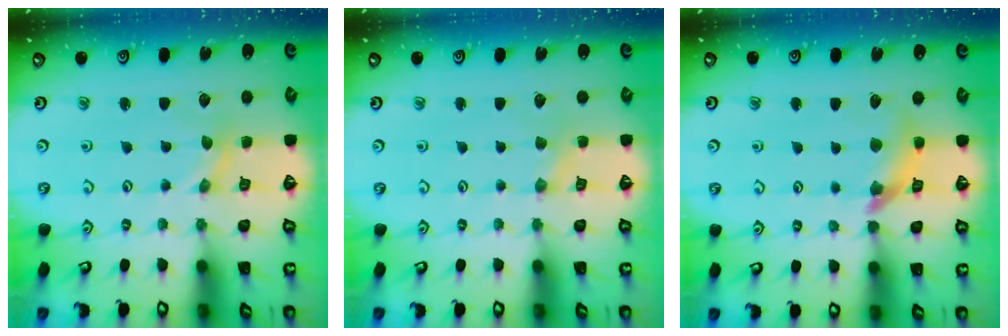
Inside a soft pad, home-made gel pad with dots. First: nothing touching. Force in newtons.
{"total": 1.3, "press": 1.3, "slide": 0.3}
{"total": 10.7, "press": 10.6, "slide": 1.4}